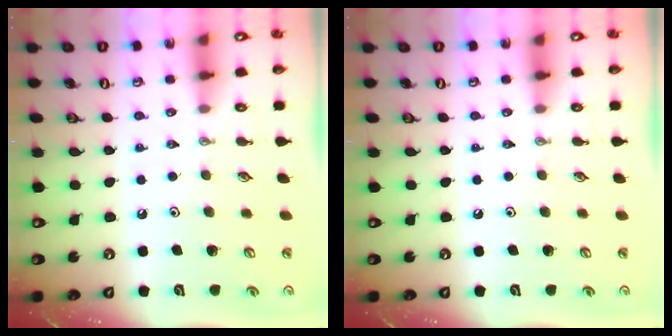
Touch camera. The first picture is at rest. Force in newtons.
{"total": 0.0}